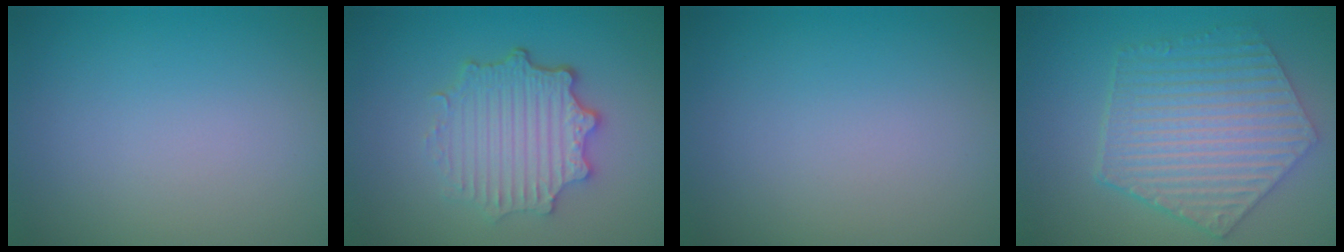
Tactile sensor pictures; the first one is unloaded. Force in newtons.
{"total": 4.8, "press": 3.7, "slide": 3.0}
{"total": 0.0}
{"total": 6.6, "press": 5.1, "slide": 4.2}